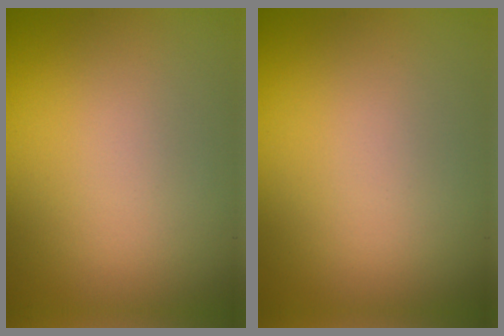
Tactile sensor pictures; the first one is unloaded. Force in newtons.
{"total": 0.0}